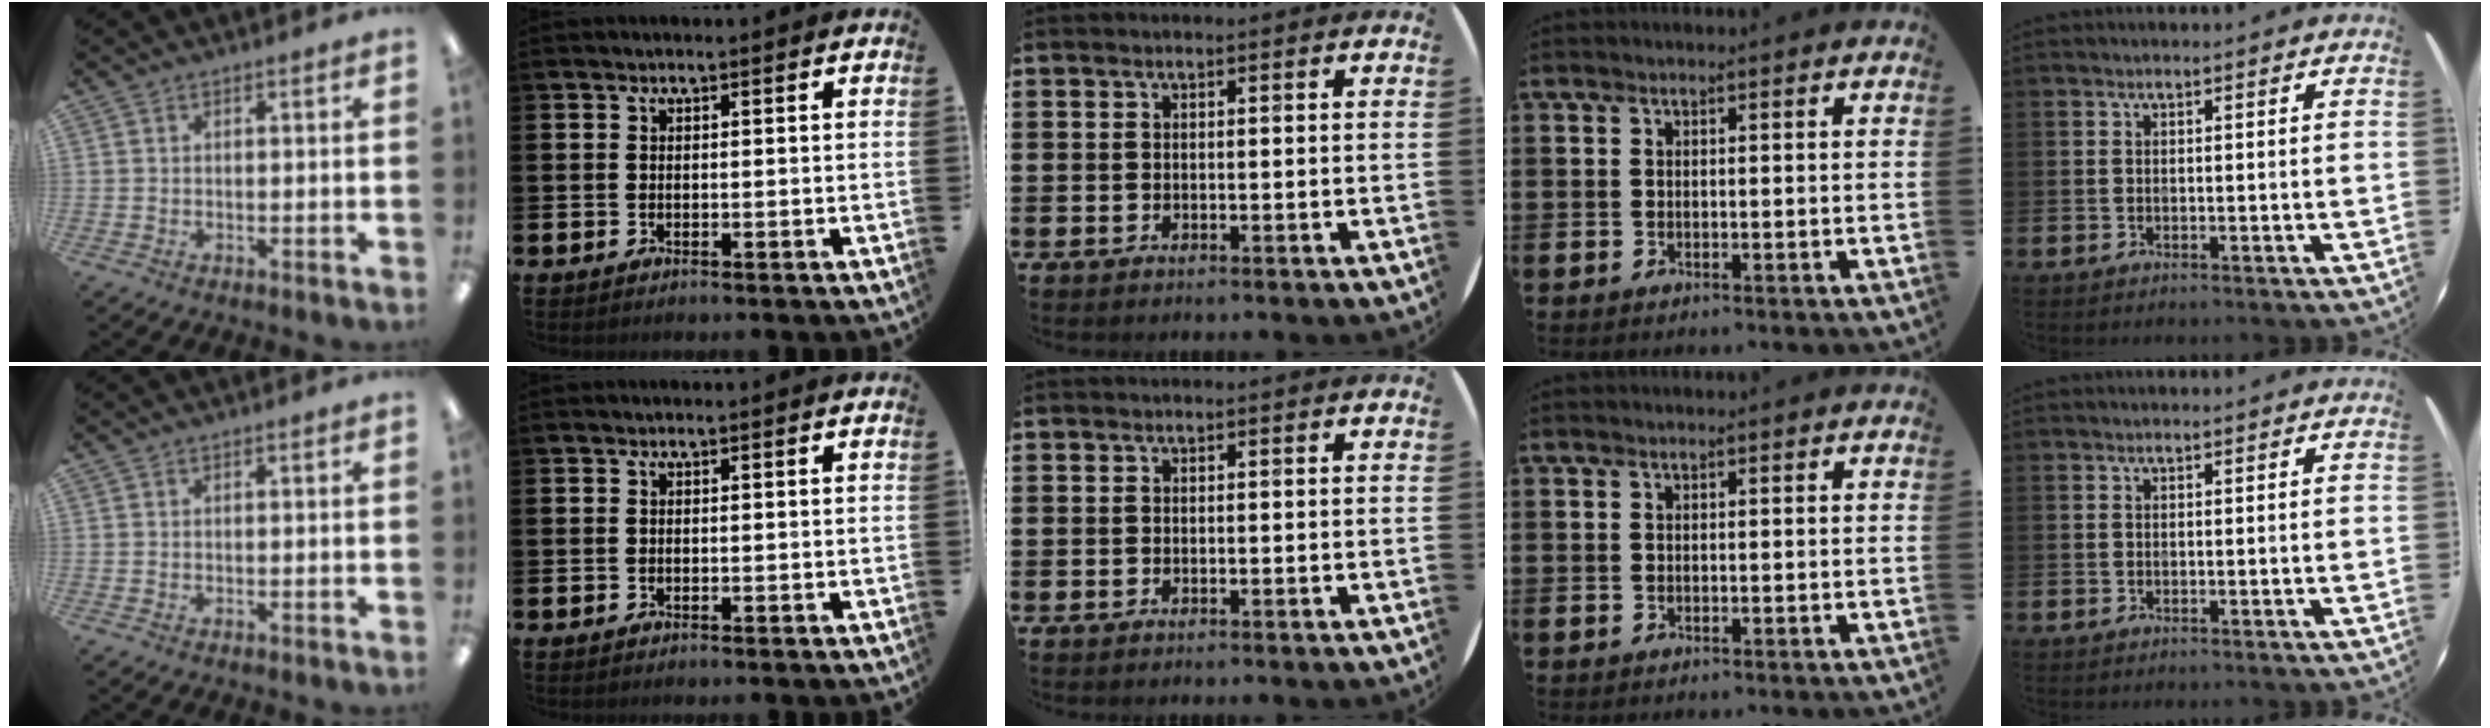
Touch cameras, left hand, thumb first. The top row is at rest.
{}